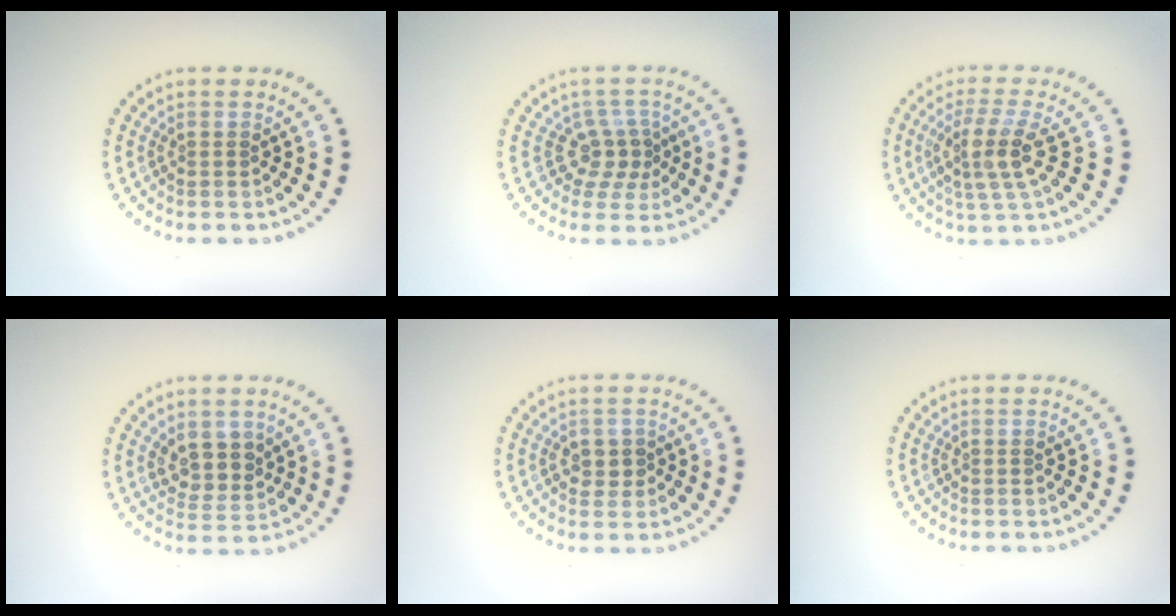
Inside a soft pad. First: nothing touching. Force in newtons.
{"total": 2.8, "press": 2.0, "slide": 2.0}
{"total": 3.6, "press": 2.9, "slide": 2.1}
{"total": 3.2, "press": 2.9, "slide": 1.4}
{"total": 1.5, "press": 1.5, "slide": 0.2}
{"total": 0.0}